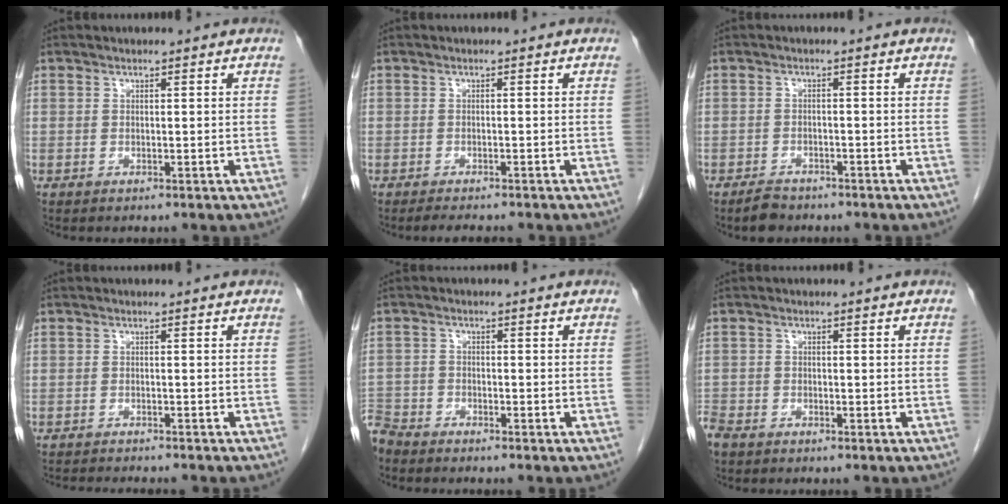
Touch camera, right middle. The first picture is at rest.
{"total": 3.1, "force": [-2.7, 0.6, 1.4], "torque": [-0.022, -0.007, -0.038]}
{"total": 3.9, "force": [-2.8, 2.4, 1.5], "torque": [-0.030, 0.000, -0.038]}
{"total": 7.6, "force": [-7.0, 0.8, 2.9], "torque": [-0.033, -0.011, -0.097]}
{"total": 4.7, "force": [-4.5, 1.4, 0.3], "torque": [-0.004, -0.010, -0.092]}
{"total": 3.2, "force": [-2.6, 1.5, 1.0], "torque": [-0.029, -0.003, -0.053]}